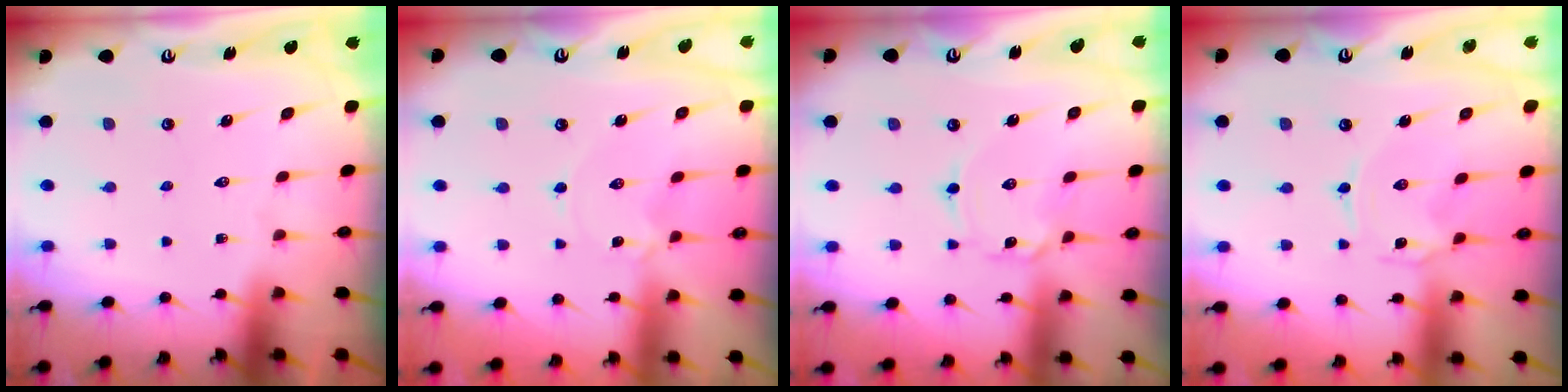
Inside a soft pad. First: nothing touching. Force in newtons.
{"total": 0.6, "press": 0.5, "slide": 0.2}
{"total": 1.7, "press": 1.7, "slide": 0.1}
{"total": 1.1, "press": 1.1, "slide": 0.2}